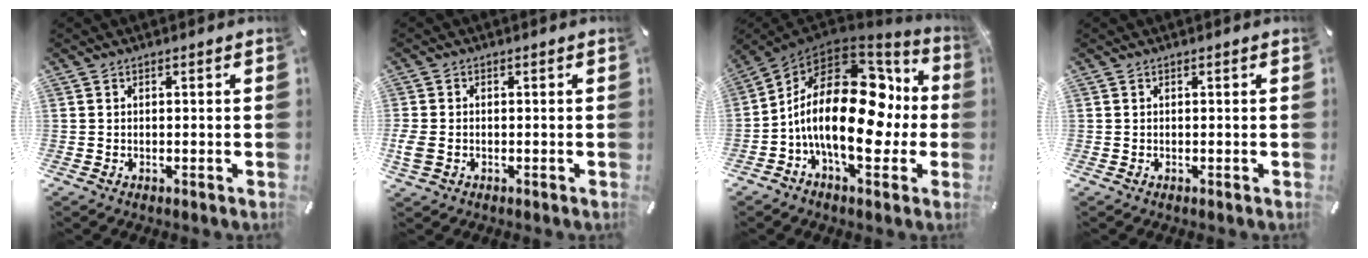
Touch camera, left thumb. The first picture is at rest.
{"total": 3.1, "force": [-0.7, 2.3, 2.0], "torque": [-0.056, -0.004, -0.017]}
{"total": 25.0, "force": [-2.3, 13.0, 21.2], "torque": [-0.386, 0.003, -0.039]}
{"total": 0.0}